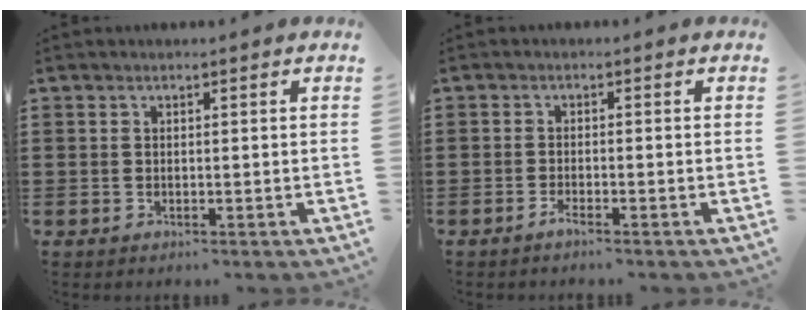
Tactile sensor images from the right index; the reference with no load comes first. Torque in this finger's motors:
{"motor_torque": [-0.52, 0.57, 0.07, 0.00]}